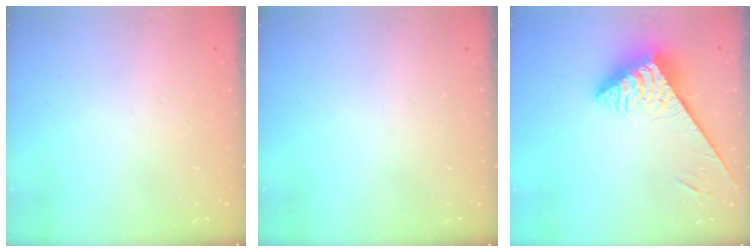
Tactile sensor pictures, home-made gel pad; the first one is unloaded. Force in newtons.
{"total": 0.0}
{"total": 4.7, "press": 4.6, "slide": 0.5}